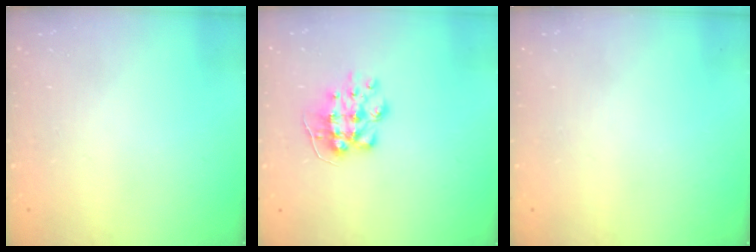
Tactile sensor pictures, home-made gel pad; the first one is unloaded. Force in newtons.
{"total": 8.7, "press": 8.7, "slide": 0.2}
{"total": 0.0}